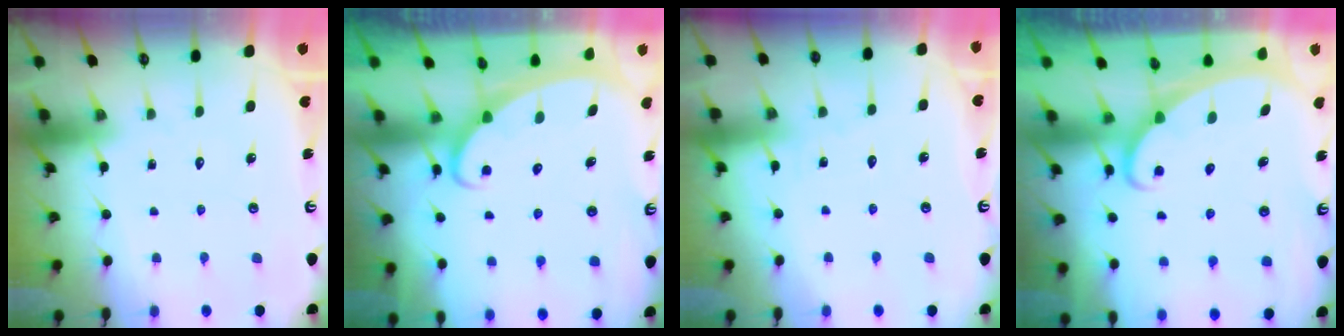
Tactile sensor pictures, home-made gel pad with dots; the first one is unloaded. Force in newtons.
{"total": 2.6, "press": 2.6, "slide": 0.3}
{"total": 2.7, "press": 2.7, "slide": 0.2}
{"total": 1.9, "press": 1.9, "slide": 0.1}